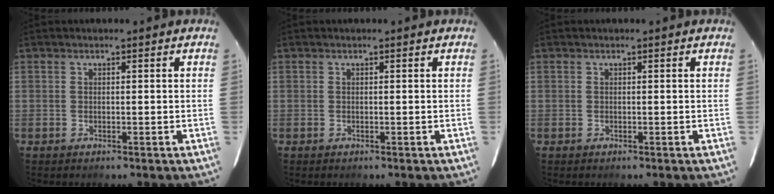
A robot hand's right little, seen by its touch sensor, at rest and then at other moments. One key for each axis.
{"total": 0.0}
{"total": 0.0}